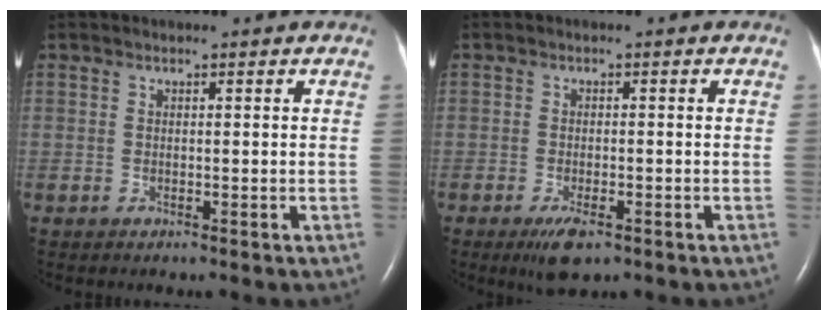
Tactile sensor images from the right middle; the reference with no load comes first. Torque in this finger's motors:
{"motor_torque": [0.25, -0.26, 0.26, 0.07]}